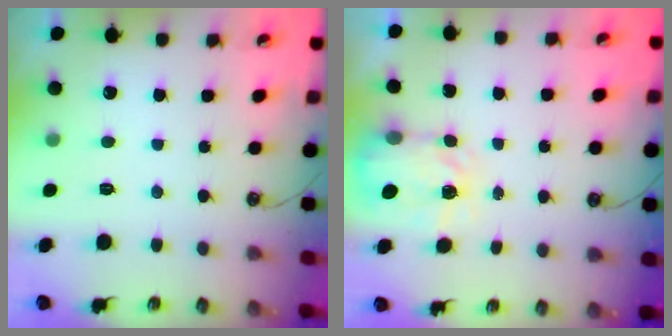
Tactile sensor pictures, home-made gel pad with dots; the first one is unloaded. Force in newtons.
{"total": 3.6, "press": 3.6, "slide": 0.6}